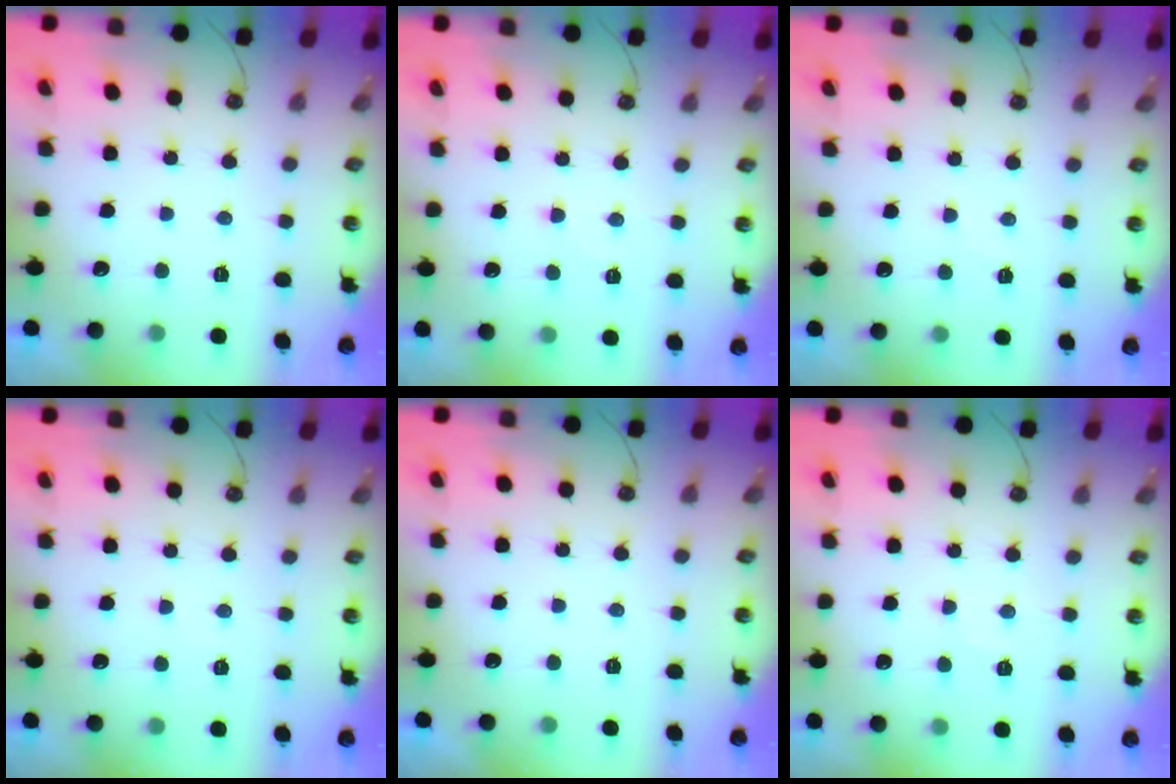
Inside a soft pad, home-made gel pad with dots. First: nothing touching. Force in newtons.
{"total": 2.7, "press": 2.7, "slide": 0.3}
{"total": 3.8, "press": 3.8, "slide": 0.5}
{"total": 2.7, "press": 2.6, "slide": 0.4}
{"total": 0.0}
{"total": 4.9, "press": 4.8, "slide": 0.9}